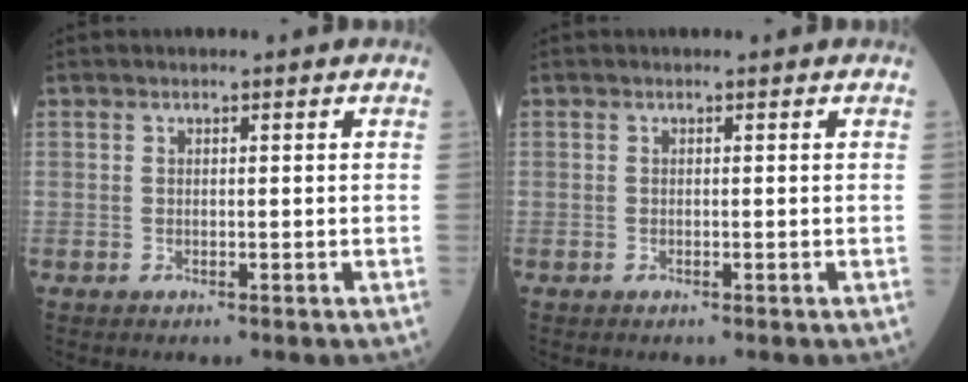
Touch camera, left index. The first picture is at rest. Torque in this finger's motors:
{"motor_torque": [0.00, 0.00, 0.00, -0.01]}